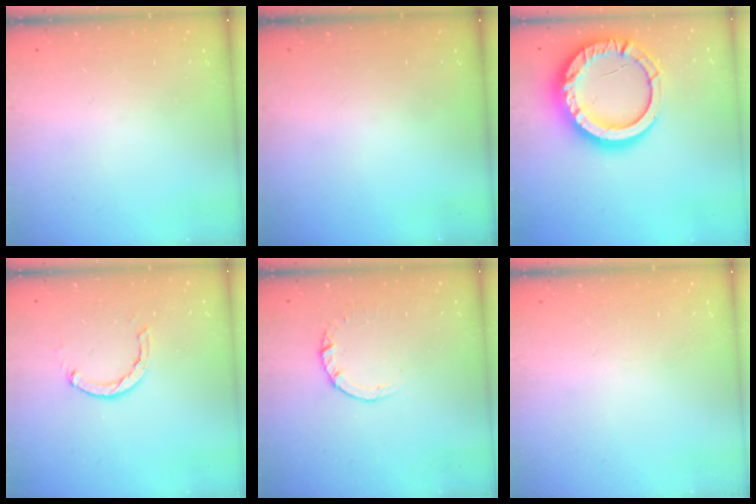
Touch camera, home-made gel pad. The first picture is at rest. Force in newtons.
{"total": 0.0}
{"total": 24.5, "press": 24.4, "slide": 2.2}
{"total": 2.1, "press": 2.1, "slide": 0.3}
{"total": 2.5, "press": 2.5, "slide": 0.2}
{"total": 2.6, "press": 2.6, "slide": 0.2}